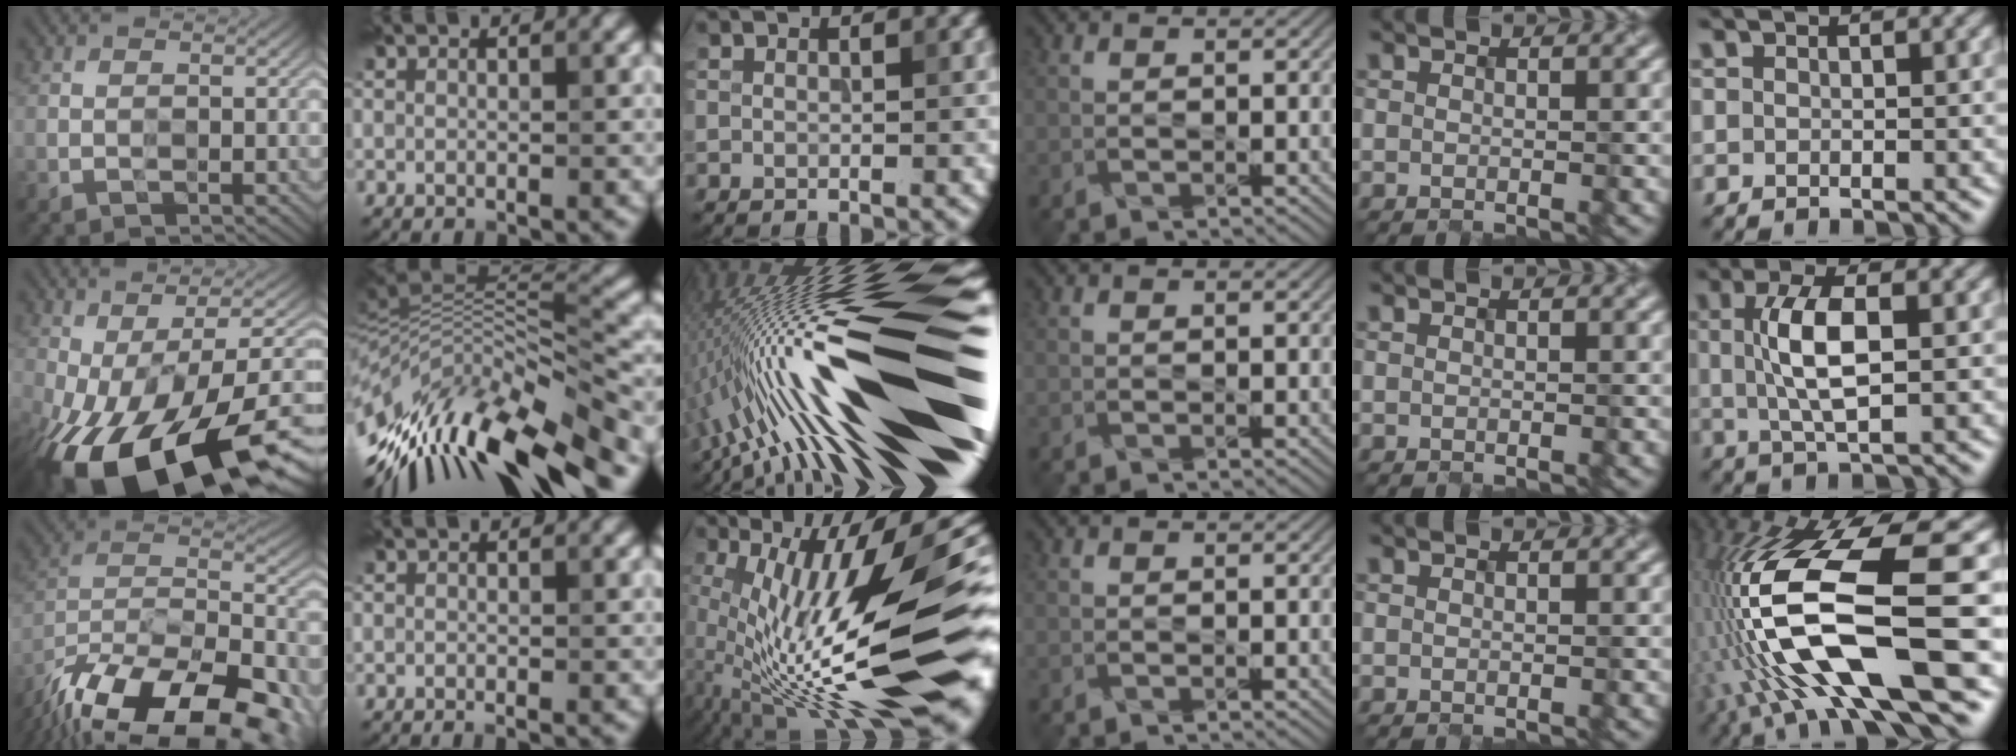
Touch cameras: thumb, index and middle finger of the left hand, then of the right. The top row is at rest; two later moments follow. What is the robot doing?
{"motion": "extract", "object": "connector and pipe"}